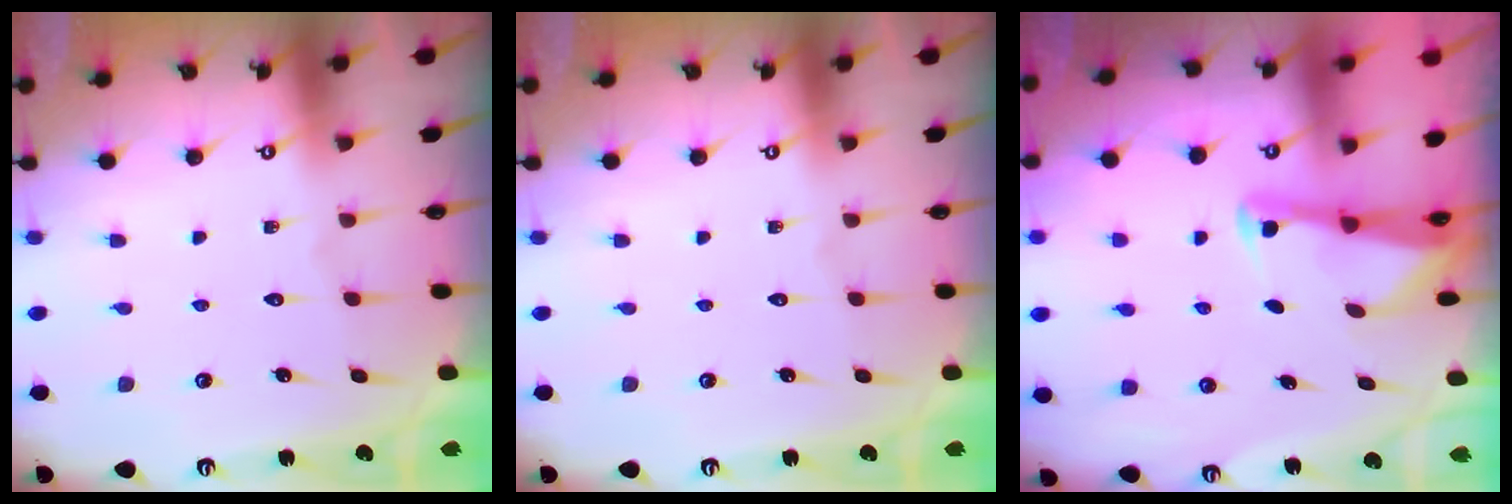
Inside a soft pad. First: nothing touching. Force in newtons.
{"total": 0.0}
{"total": 2.8, "press": 2.8, "slide": 0.2}